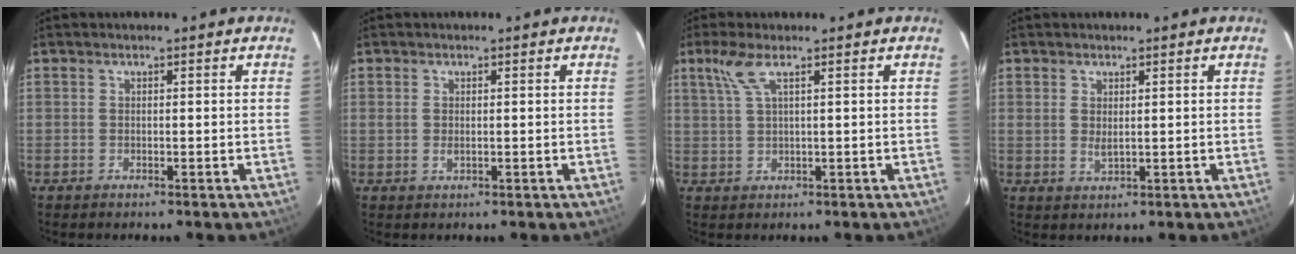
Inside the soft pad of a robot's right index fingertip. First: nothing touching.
{"total": 1.1, "force": [0.1, 0.6, 0.9], "torque": [-0.019, -0.001, 0.002]}
{"total": 3.9, "force": [2.0, 0.3, 3.3], "torque": [-0.073, 0.004, 0.047]}
{"total": 1.9, "force": [0.5, 0.8, 1.7], "torque": [-0.032, -0.005, 0.011]}